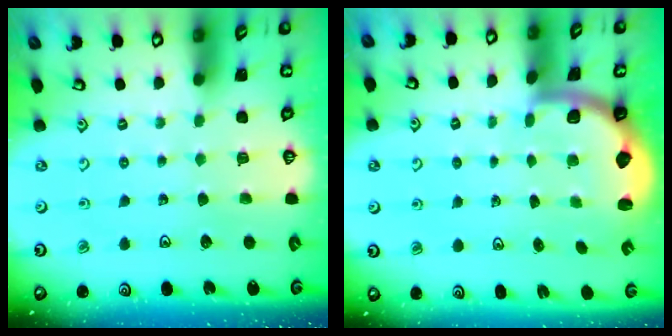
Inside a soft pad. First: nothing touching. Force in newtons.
{"total": 2.0, "press": 2.0, "slide": 0.5}